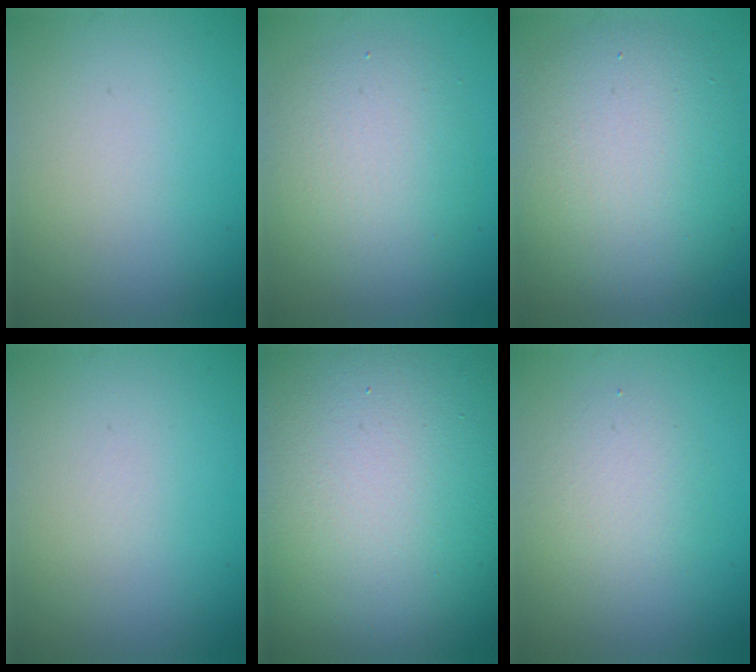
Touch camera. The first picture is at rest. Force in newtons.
{"total": 4.5, "press": 4.5, "slide": 0.4}
{"total": 8.6, "press": 8.6, "slide": 0.6}
{"total": 0.0}
{"total": 24.5, "press": 24.5, "slide": 1.0}
{"total": 2.3, "press": 2.3, "slide": 0.2}